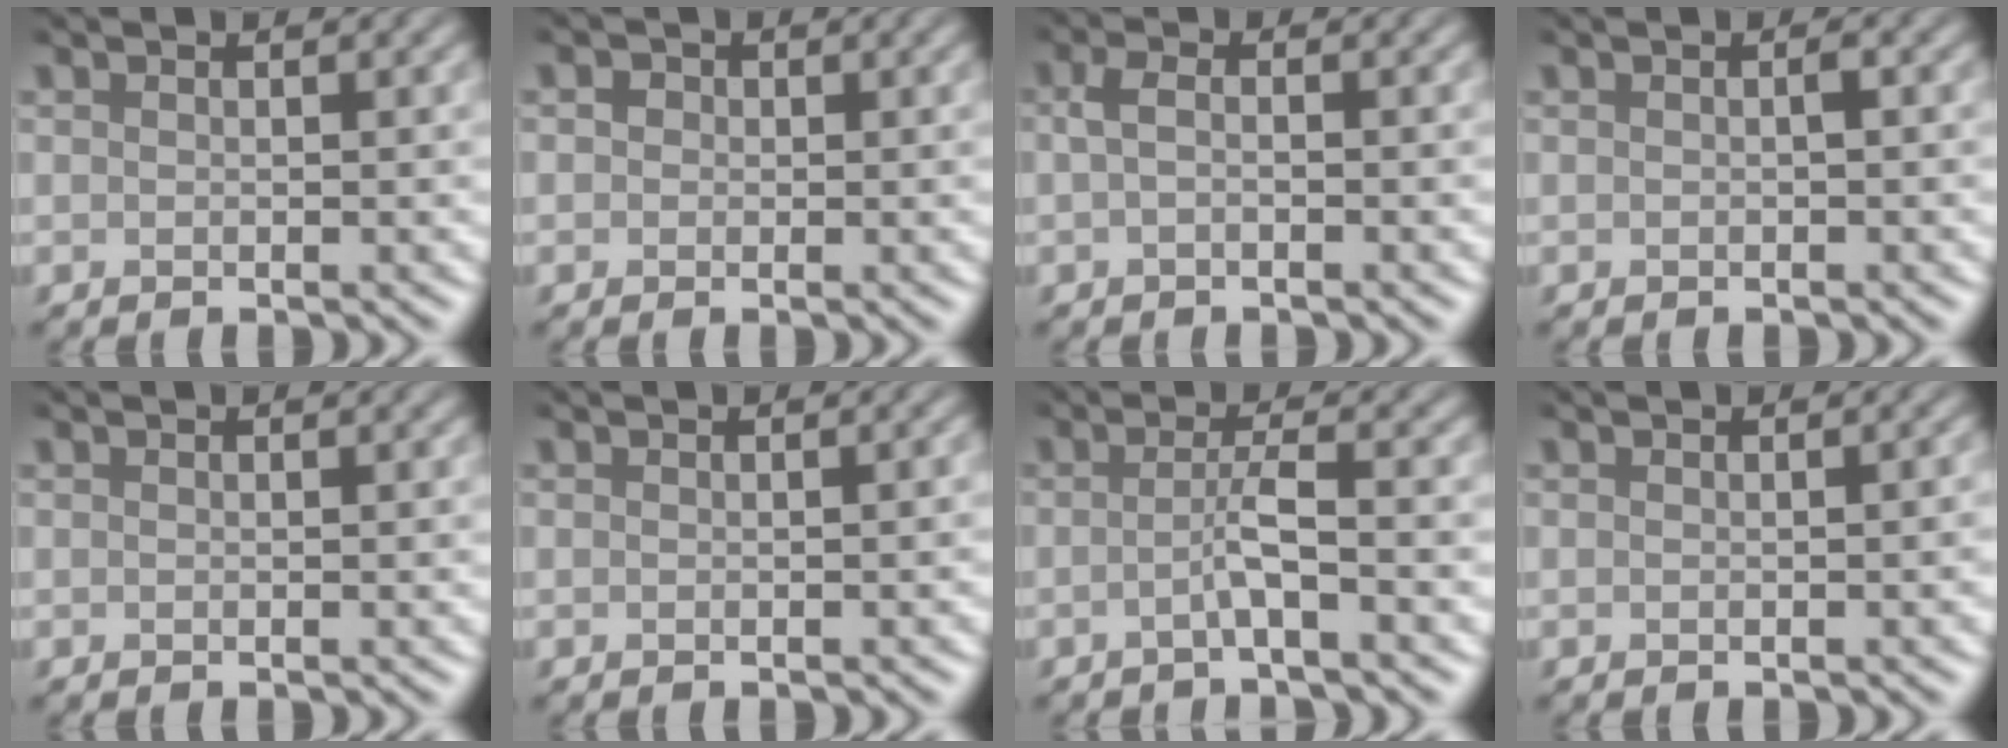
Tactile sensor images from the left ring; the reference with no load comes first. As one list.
[{"total": 1.1, "force": [0.3, 1.0, 0.4], "torque": [0.000, 0.002, -0.005]}, {"total": 1.3, "force": [-0.2, 0.4, 1.2], "torque": [-0.026, 0.002, -0.007]}, {"total": 0.5, "force": [0.0, 0.0, 0.5], "torque": [-0.010, 0.002, 0.001]}, {"total": 0.0}, {"total": 0.7, "force": [-0.3, 0.2, 0.6], "torque": [-0.006, 0.001, -0.001]}, {"total": 2.3, "force": [-0.8, 0.1, 2.2], "torque": [-0.040, 0.005, -0.023]}, {"total": 1.2, "force": [-0.2, 0.4, 1.1], "torque": [-0.006, 0.002, 0.000]}]